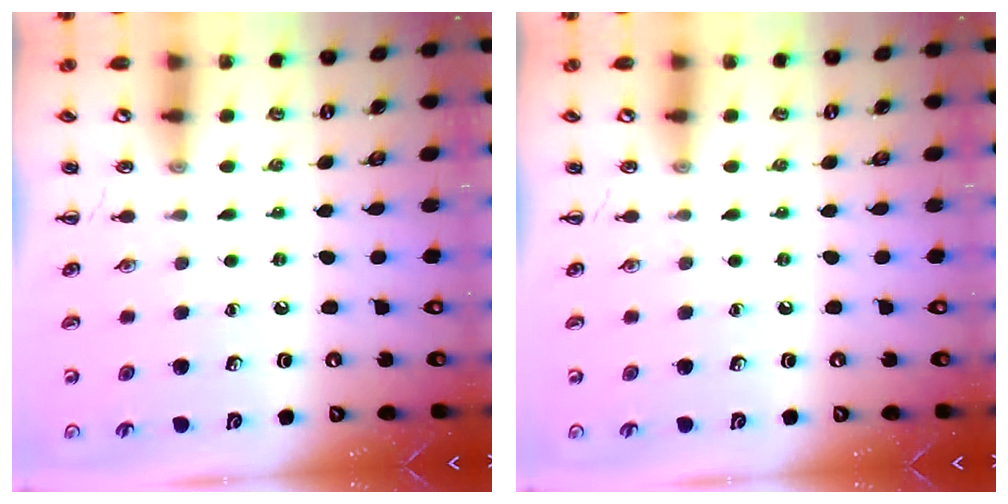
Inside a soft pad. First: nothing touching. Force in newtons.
{"total": 0.0}